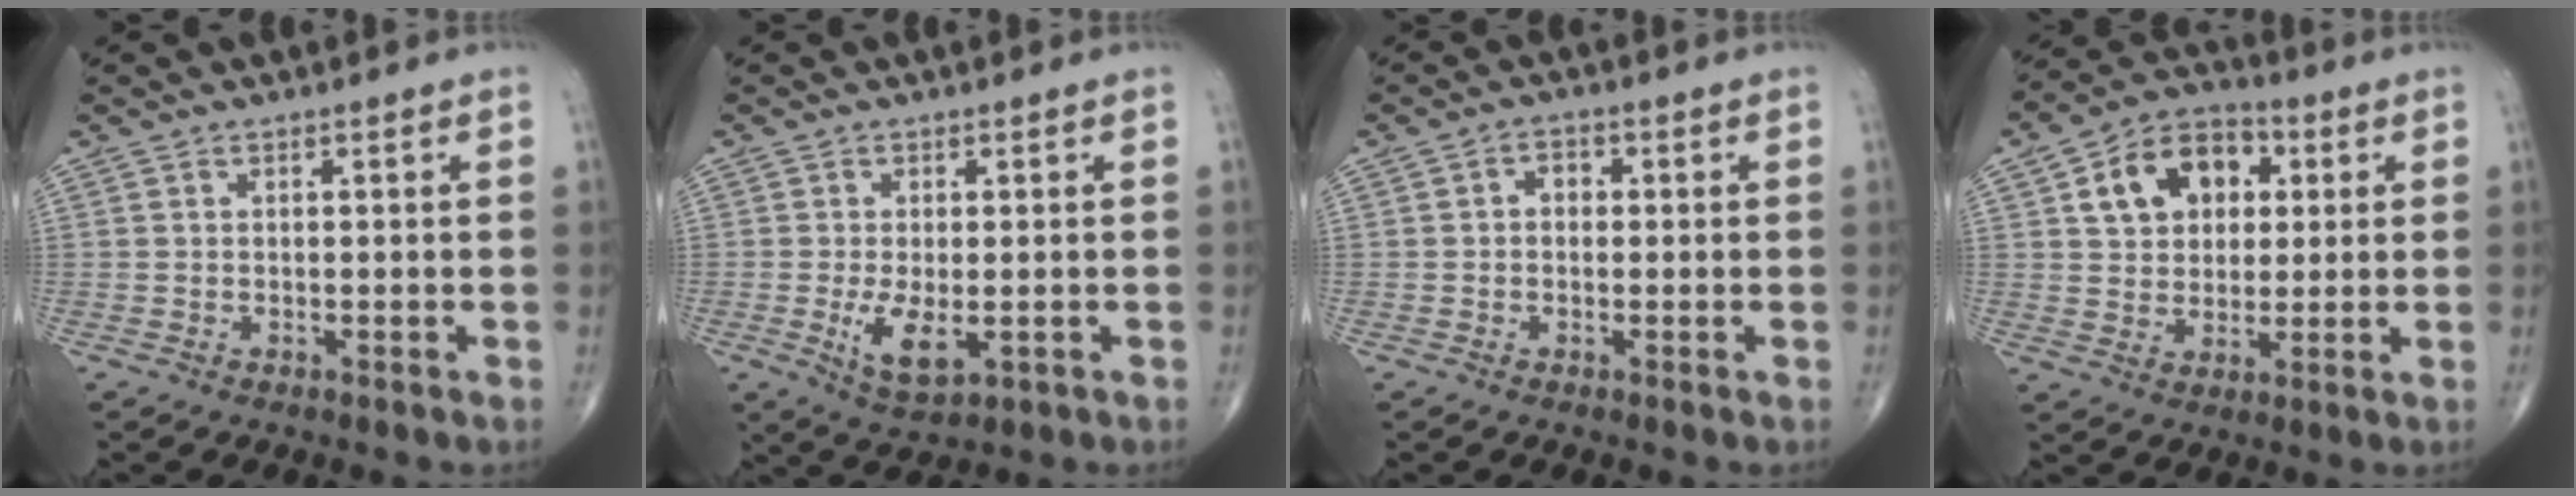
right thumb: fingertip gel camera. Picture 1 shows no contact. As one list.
[{"total": 5.9, "force": [-1.3, 2.6, 5.1], "torque": [-0.094, -0.015, -0.014]}, {"total": 2.2, "force": [0.1, 1.7, 1.4], "torque": [-0.009, 0.012, -0.004]}, {"total": 13.1, "force": [3.9, 9.5, 8.1], "torque": [-0.095, 0.004, 0.059]}]